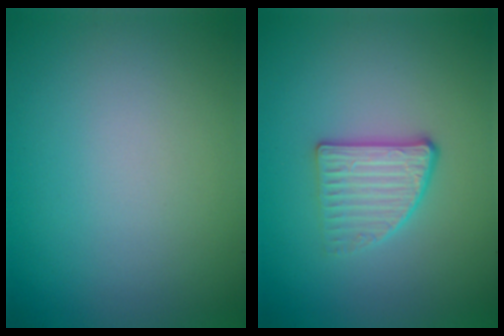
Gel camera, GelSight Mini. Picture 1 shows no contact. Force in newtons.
{"total": 2.7, "press": 2.4, "slide": 1.2}